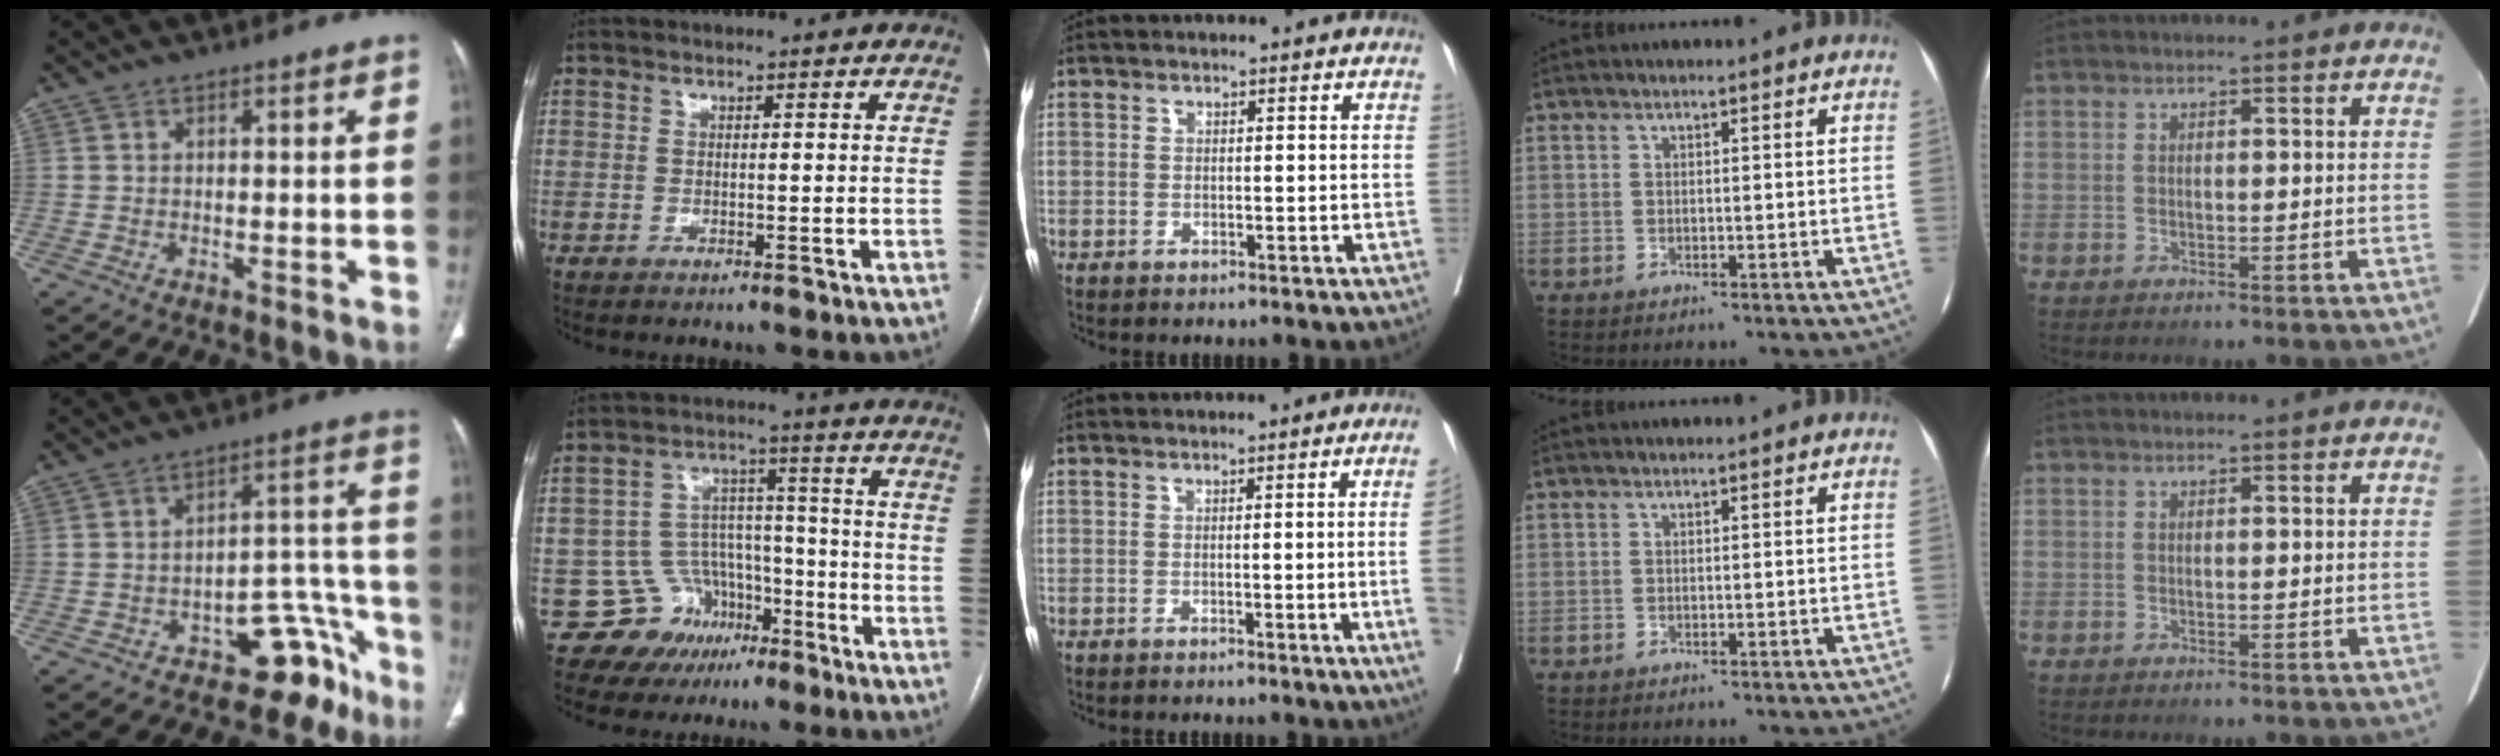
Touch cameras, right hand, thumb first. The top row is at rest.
{"thumb": {"total": 10.8, "force": [-7.5, 6.1, 4.9], "torque": [-0.007, 0.109, -0.105]}, "index": {"total": 9.4, "force": [-5.5, 7.5, 0.8], "torque": [-0.002, 0.057, -0.078]}, "middle": {"total": 6.1, "force": [-0.7, -2.2, 5.6], "torque": [-0.064, -0.013, -0.007]}}